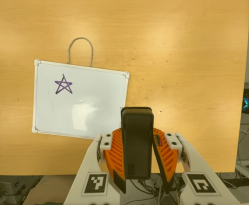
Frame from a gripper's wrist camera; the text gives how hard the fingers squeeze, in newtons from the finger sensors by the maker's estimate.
{"total": 7.0, "left": 5.5, "right": 8.6}